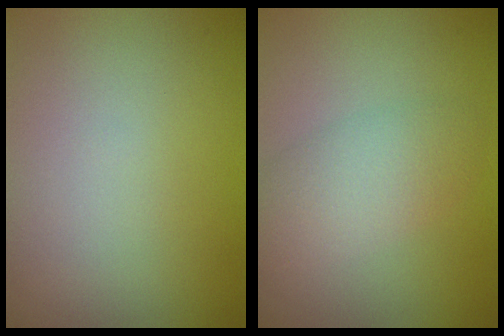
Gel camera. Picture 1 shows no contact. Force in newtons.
{"total": 3.4, "press": 3.4, "slide": 0.1}